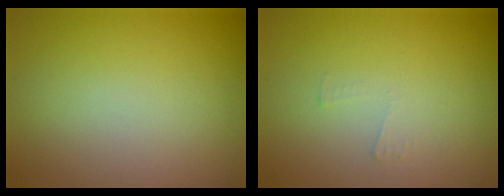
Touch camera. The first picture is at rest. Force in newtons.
{"total": 0.7, "press": 0.7, "slide": 0.1}